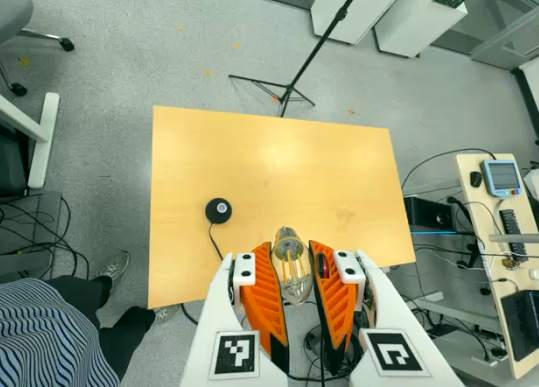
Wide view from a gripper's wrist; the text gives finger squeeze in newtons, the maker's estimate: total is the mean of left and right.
{"total": 21.6, "left": 26.0, "right": 17.2}